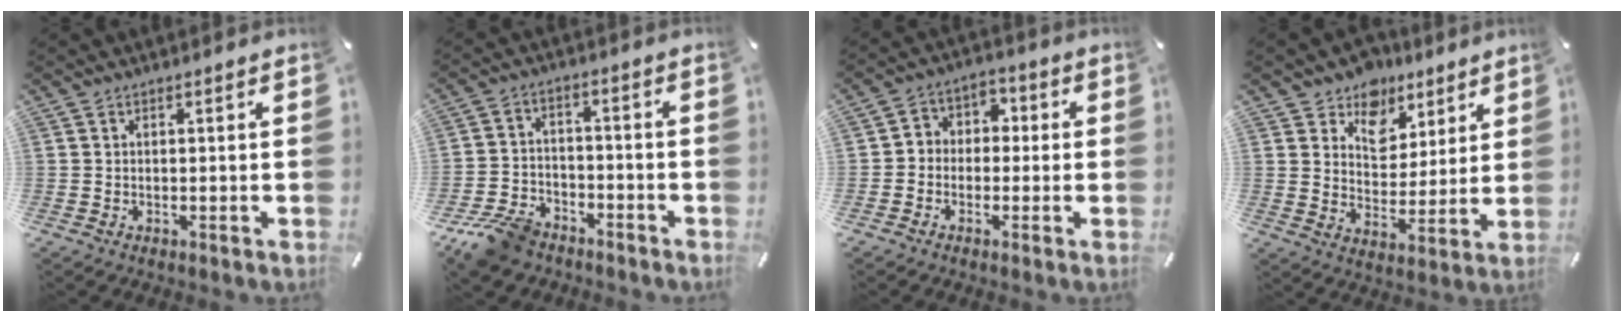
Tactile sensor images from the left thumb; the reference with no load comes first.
{"total": 10.2, "force": [-7.7, 5.5, 3.9], "torque": [-0.076, 0.043, -0.143]}
{"total": 4.8, "force": [-1.9, 4.2, 1.3], "torque": [-0.028, 0.019, -0.041]}
{"total": 9.1, "force": [6.0, 6.8, 0.9], "torque": [-0.026, -0.058, 0.111]}